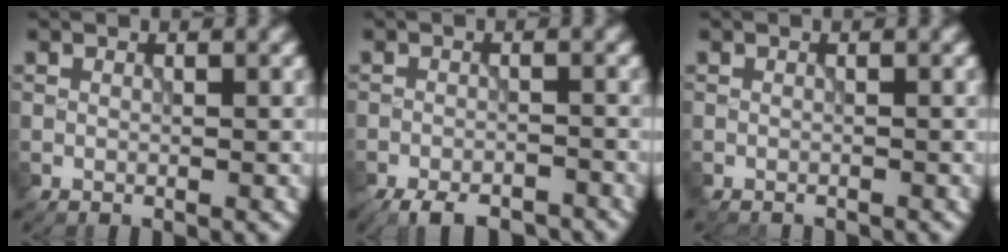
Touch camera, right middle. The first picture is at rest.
{"total": 6.2, "force": [-5.4, 1.8, 2.6], "torque": [-0.041, -0.018, -0.080]}
{"total": 2.0, "force": [-2.0, 0.2, 0.4], "torque": [0.002, -0.011, -0.029]}